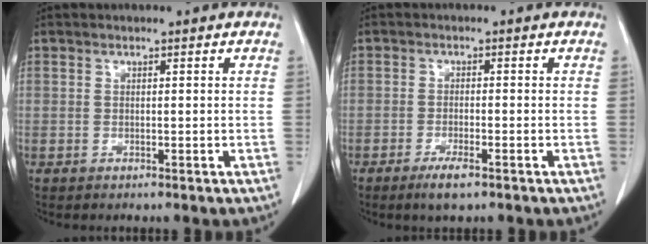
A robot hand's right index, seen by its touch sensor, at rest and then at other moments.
{"total": 3.3, "force": [-2.1, 0.6, 2.5], "torque": [-0.049, -0.004, -0.035]}